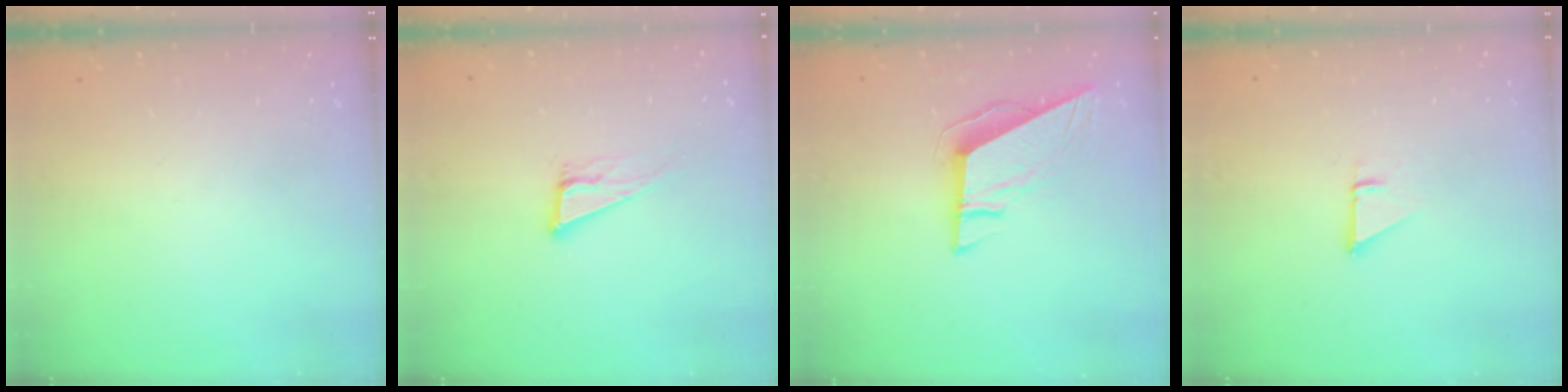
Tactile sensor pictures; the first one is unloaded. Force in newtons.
{"total": 8.6, "press": 8.3, "slide": 2.4}
{"total": 9.6, "press": 9.5, "slide": 1.0}
{"total": 1.0, "press": 1.0, "slide": 0.1}